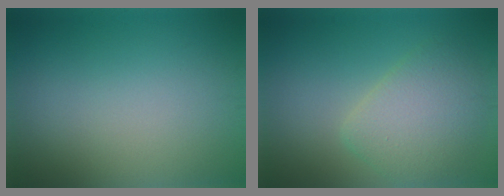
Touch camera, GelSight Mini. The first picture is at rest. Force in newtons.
{"total": 4.5, "press": 4.5, "slide": 0.3}